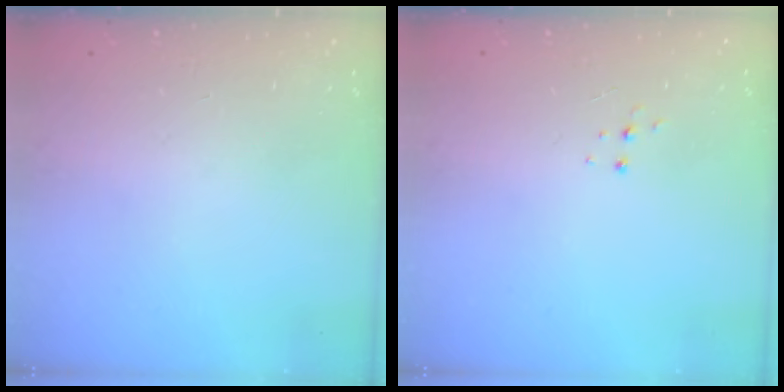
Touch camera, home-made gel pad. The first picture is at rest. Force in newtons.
{"total": 3.8, "press": 3.8, "slide": 0.3}